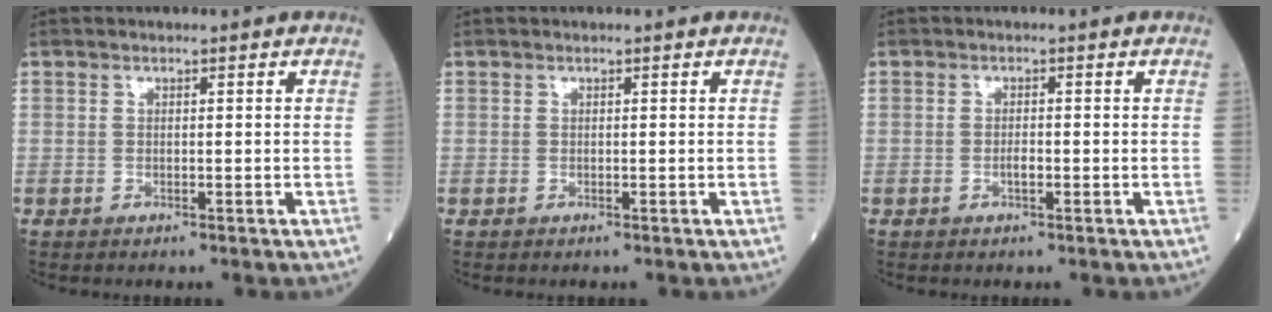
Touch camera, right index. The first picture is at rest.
{"total": 0.0}
{"total": 1.1, "force": [-0.4, 0.3, 1.0], "torque": [-0.021, 0.001, -0.006]}